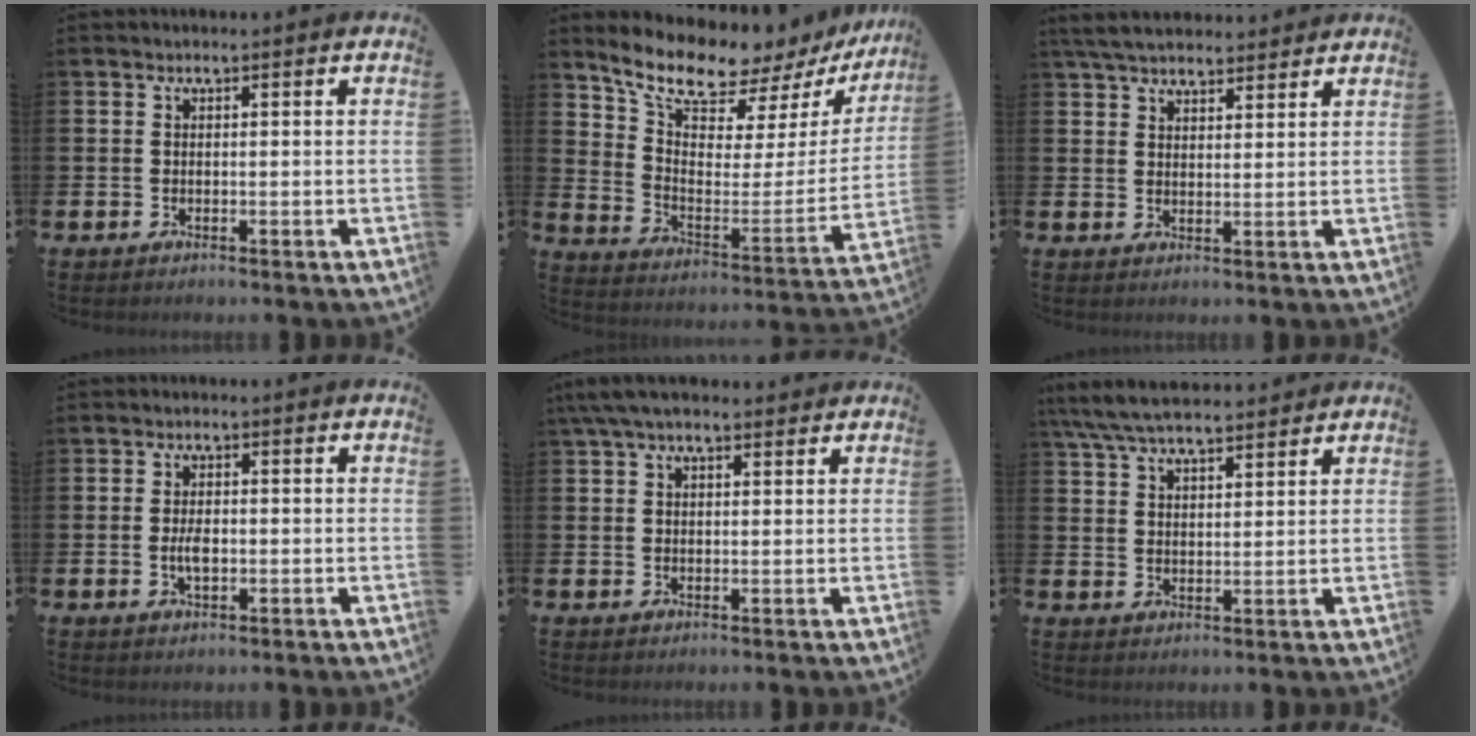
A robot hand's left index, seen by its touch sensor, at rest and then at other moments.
{"total": 10.0, "force": [9.2, 2.9, 2.6], "torque": [-0.090, -0.075, 0.156]}
{"total": 5.1, "force": [4.8, 1.2, 1.3], "torque": [-0.041, -0.013, 0.089]}
{"total": 2.7, "force": [-0.3, 1.3, 2.3], "torque": [-0.033, -0.004, -0.009]}
{"total": 4.4, "force": [3.4, 1.5, 2.3], "torque": [-0.052, -0.001, 0.063]}
{"total": 6.6, "force": [6.2, 1.2, 2.2], "torque": [-0.067, -0.020, 0.114]}